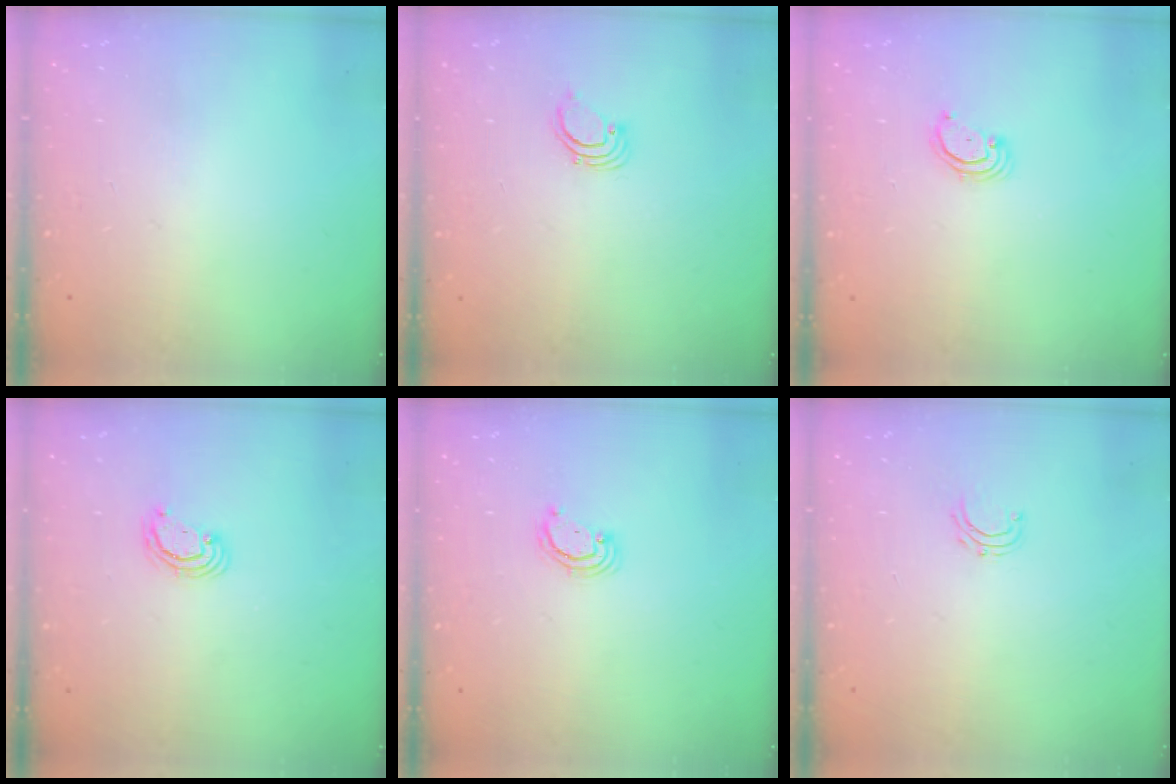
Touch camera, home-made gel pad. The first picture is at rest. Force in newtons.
{"total": 2.2, "press": 2.2, "slide": 0.2}
{"total": 2.3, "press": 2.3, "slide": 0.2}
{"total": 3.2, "press": 3.1, "slide": 0.3}
{"total": 2.9, "press": 2.8, "slide": 0.3}
{"total": 3.7, "press": 3.7, "slide": 0.3}